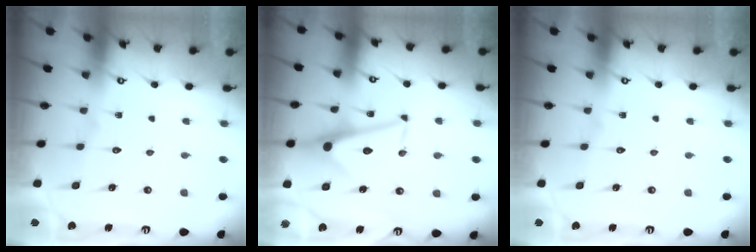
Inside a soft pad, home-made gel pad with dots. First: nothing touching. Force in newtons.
{"total": 10.2, "press": 10.2, "slide": 0.7}
{"total": 0.0}